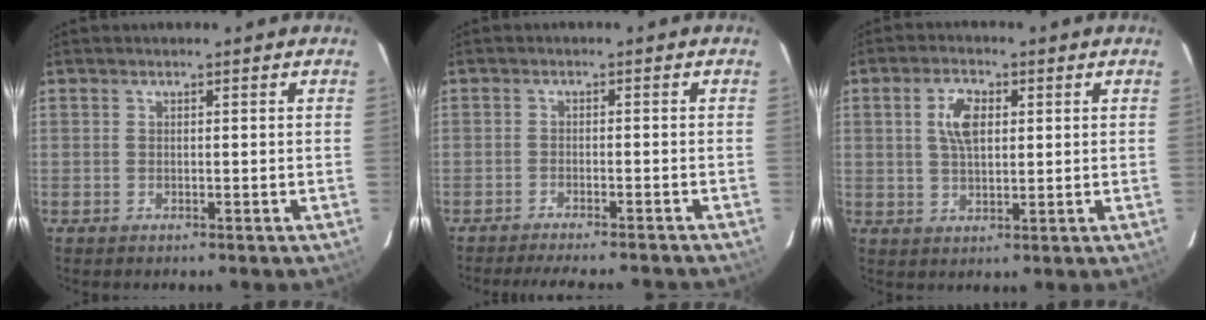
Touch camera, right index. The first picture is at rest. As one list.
[{"total": 11.6, "force": [-10.5, 1.6, 4.7], "torque": [-0.099, -0.010, -0.145]}, {"total": 6.0, "force": [1.6, 3.1, 4.8], "torque": [-0.090, 0.009, 0.031]}]